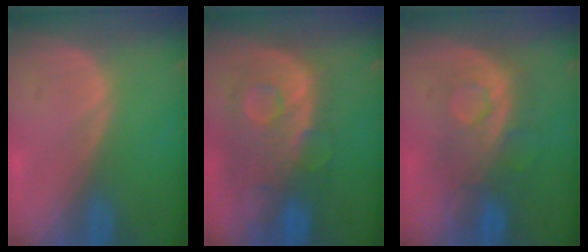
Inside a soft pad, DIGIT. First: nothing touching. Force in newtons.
{"total": 11.3, "press": 9.8, "slide": 5.7}
{"total": 7.8, "press": 7.8, "slide": 0.6}